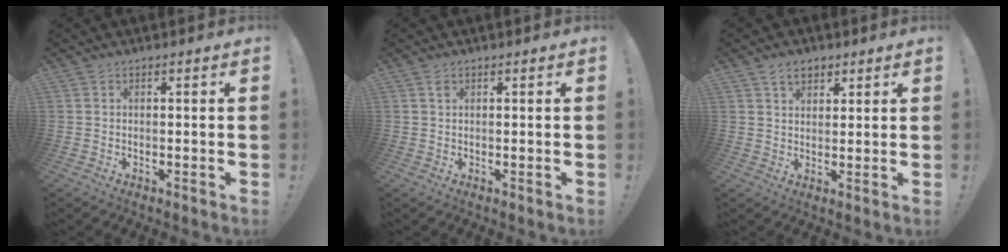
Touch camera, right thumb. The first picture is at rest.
{"total": 1.0, "force": [0.5, 0.5, 0.6], "torque": [-0.009, 0.000, 0.009]}
{"total": 4.9, "force": [2.9, 3.1, 2.5], "torque": [-0.042, -0.003, 0.053]}